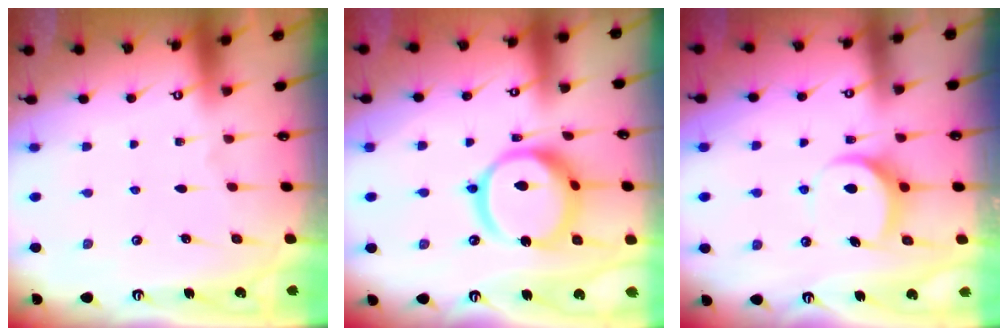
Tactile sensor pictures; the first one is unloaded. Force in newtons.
{"total": 17.4, "press": 17.3, "slide": 1.8}
{"total": 7.8, "press": 7.7, "slide": 0.5}